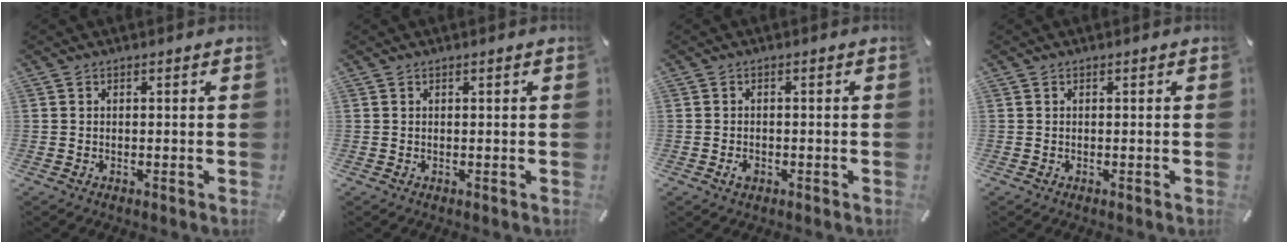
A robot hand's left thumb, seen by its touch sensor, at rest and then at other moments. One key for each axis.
{"total": 0.6, "fx": 0.1, "fy": -0.1, "fz": 0.5, "tx": -0.008, "ty": -0.001, "tz": 0.002}
{"total": 1.5, "fx": -0.7, "fy": 1.0, "fz": 0.8, "tx": -0.017, "ty": 0.004, "tz": -0.013}
{"total": 0.0}